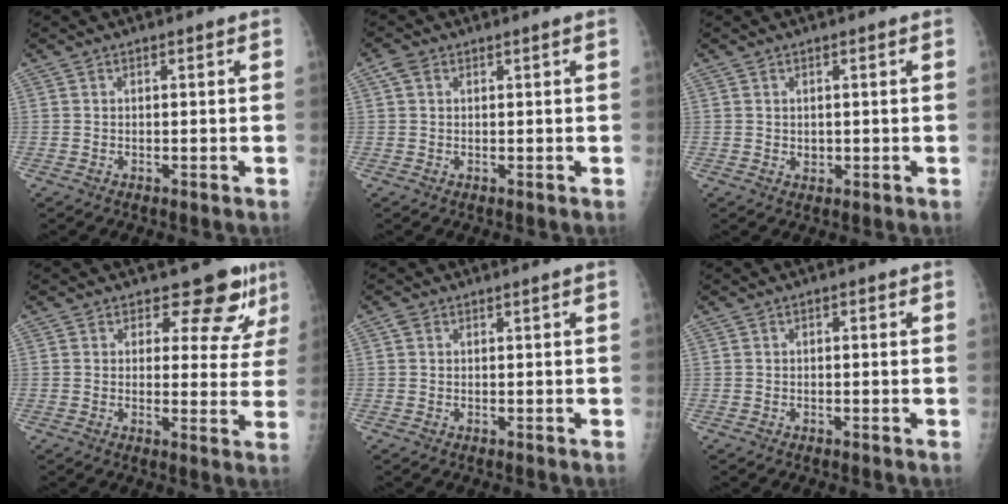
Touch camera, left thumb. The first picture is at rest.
{"total": 1.9, "force": [0.9, 1.0, 1.4], "torque": [-0.031, 0.009, 0.021]}
{"total": 1.2, "force": [0.2, 1.0, 0.7], "torque": [-0.009, -0.002, 0.007]}
{"total": 8.0, "force": [6.2, 4.1, 2.9], "torque": [-0.001, -0.040, 0.064]}
{"total": 0.9, "force": [0.4, 0.4, 0.7], "torque": [-0.017, 0.005, 0.010]}
{"total": 0.9, "force": [0.2, 0.5, 0.7], "torque": [-0.003, 0.002, -0.001]}